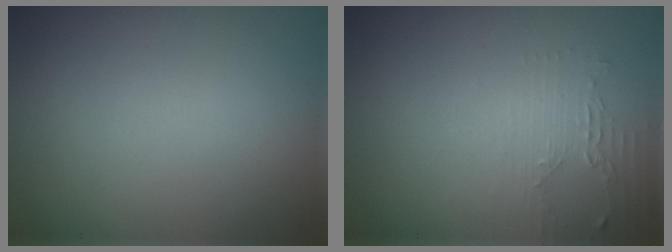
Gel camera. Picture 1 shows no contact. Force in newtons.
{"total": 1.5, "press": 1.5, "slide": 0.4}